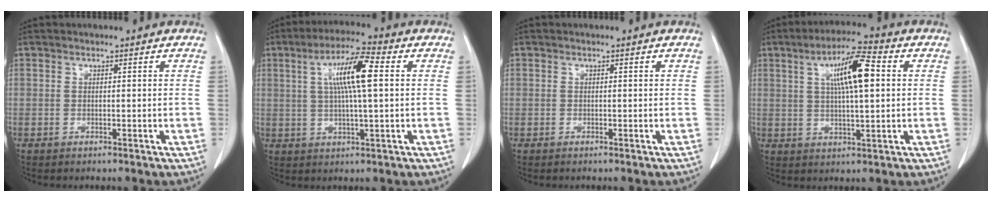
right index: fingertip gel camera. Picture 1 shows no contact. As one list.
[{"total": 9.5, "force": [2.0, 0.8, 9.2], "torque": [-0.172, 0.012, 0.033]}, {"total": 0.0}, {"total": 9.9, "force": [2.5, 1.7, 9.4], "torque": [-0.165, 0.016, 0.040]}]